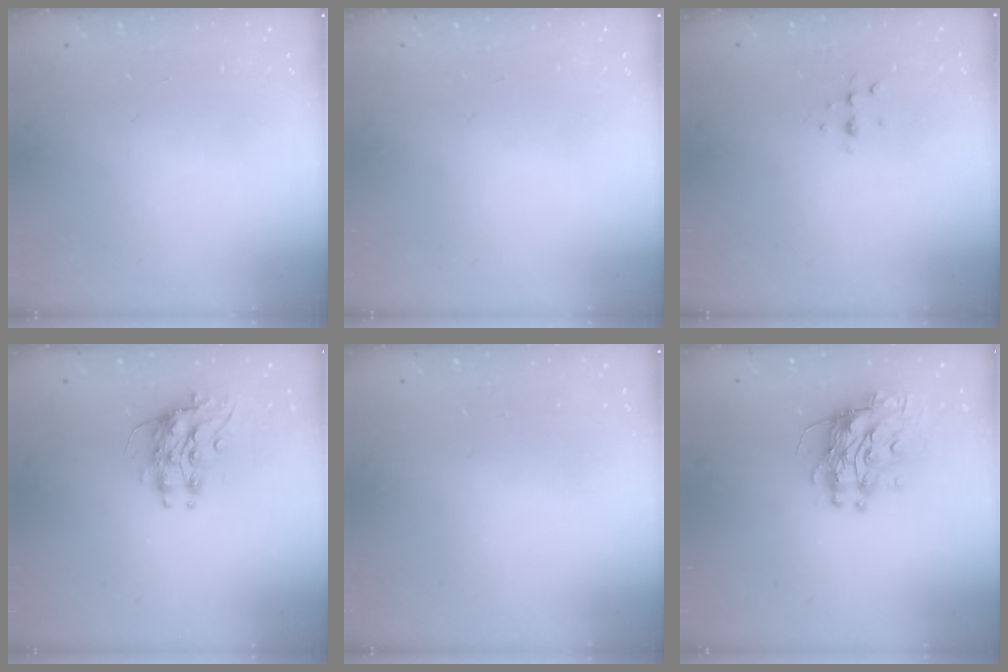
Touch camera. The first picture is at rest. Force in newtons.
{"total": 0.0}
{"total": 3.6, "press": 3.5, "slide": 0.7}
{"total": 8.1, "press": 8.1, "slide": 0.2}
{"total": 0.0}
{"total": 11.5, "press": 11.4, "slide": 1.3}